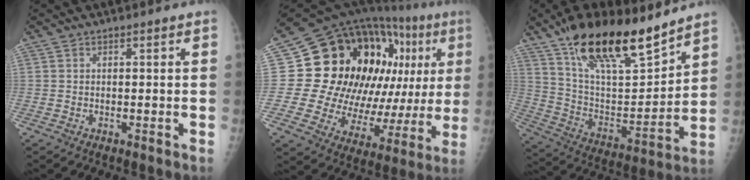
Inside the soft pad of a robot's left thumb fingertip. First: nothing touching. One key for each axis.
{"total": 29.6, "fx": 7.3, "fy": 15.1, "fz": 24.4, "tx": -0.313, "ty": 0.011, "tz": 0.123}
{"total": 23.0, "fx": 16.7, "fy": 6.7, "fz": 14.2, "tx": -0.214, "ty": -0.068, "tz": 0.299}